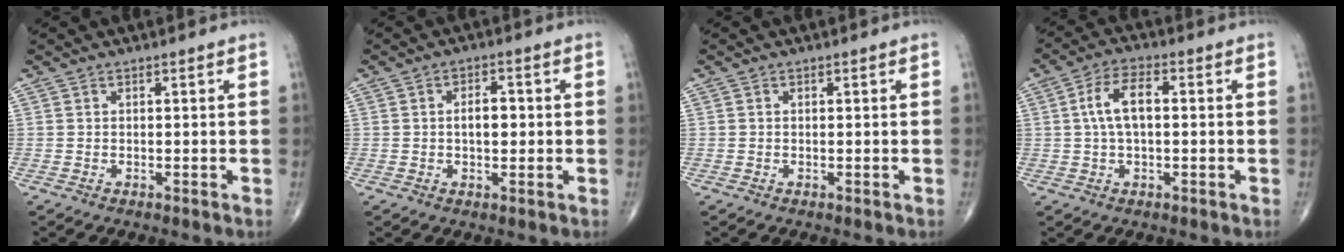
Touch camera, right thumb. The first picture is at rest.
{"total": 4.2, "force": [0.1, 2.3, 3.5], "torque": [-0.051, 0.006, -0.002]}
{"total": 0.0}
{"total": 7.1, "force": [0.6, 3.3, 6.2], "torque": [-0.125, 0.019, 0.006]}